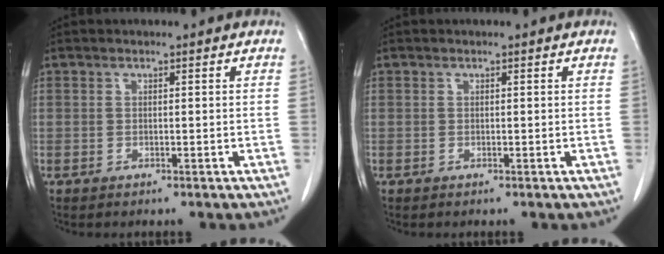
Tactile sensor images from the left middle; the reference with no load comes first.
{"total": 0.0}